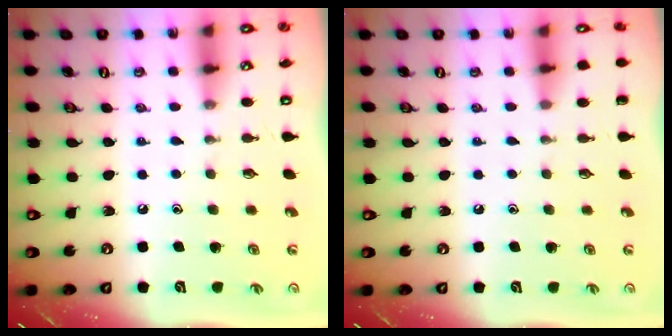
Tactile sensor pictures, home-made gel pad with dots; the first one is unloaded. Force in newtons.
{"total": 0.0}